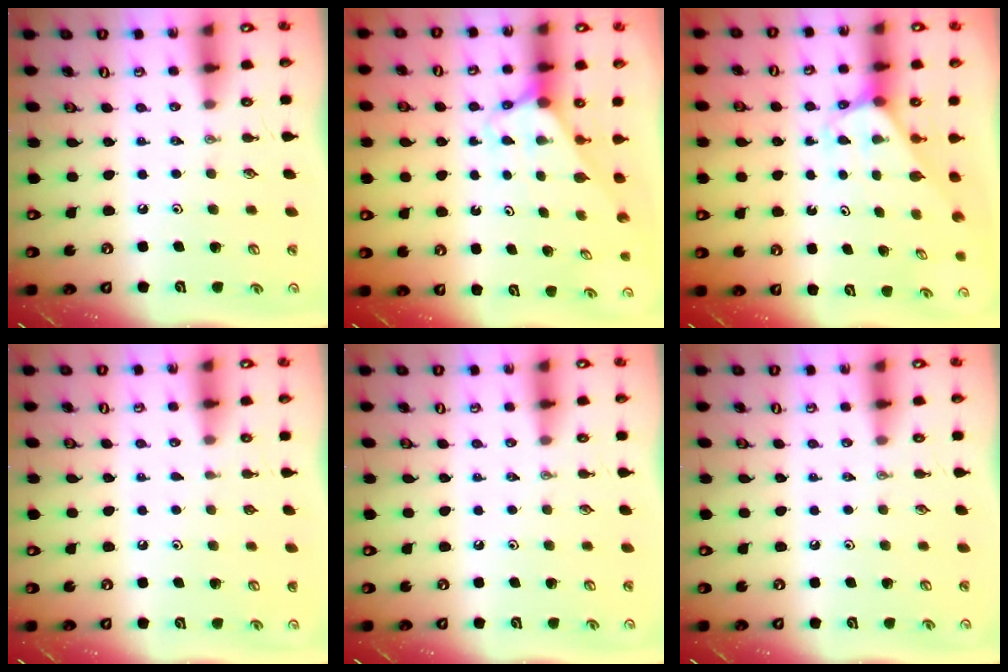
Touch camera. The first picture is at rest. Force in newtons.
{"total": 2.6, "press": 2.6, "slide": 0.2}
{"total": 2.4, "press": 2.4, "slide": 0.2}
{"total": 0.8, "press": 0.8, "slide": 0.1}
{"total": 0.0}
{"total": 0.0}